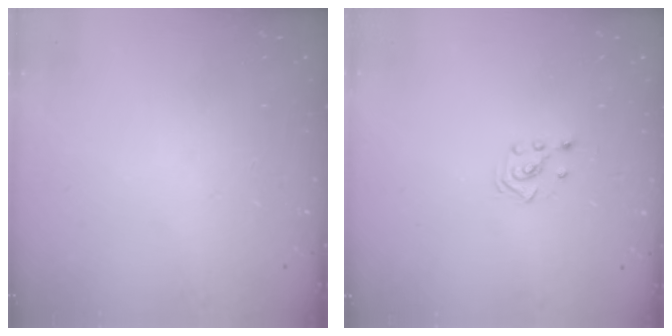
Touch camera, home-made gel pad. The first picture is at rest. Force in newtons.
{"total": 2.3, "press": 2.2, "slide": 0.8}